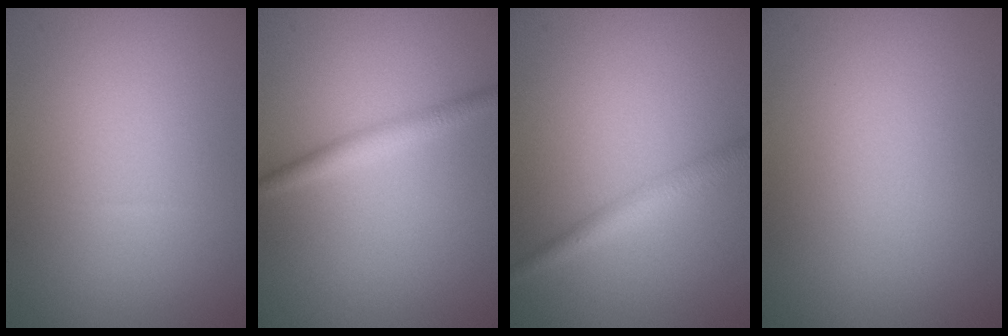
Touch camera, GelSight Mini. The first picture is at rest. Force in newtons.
{"total": 2.2, "press": 2.1, "slide": 0.0}
{"total": 2.6, "press": 2.6, "slide": 0.0}
{"total": 0.0}